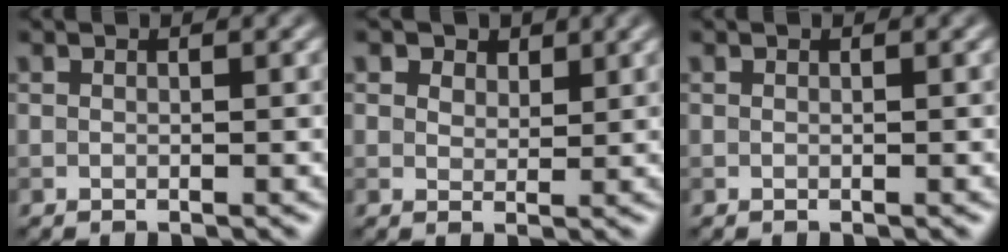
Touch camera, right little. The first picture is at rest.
{"total": 3.5, "force": [2.4, 2.1, 1.4], "torque": [-0.037, 0.000, 0.031]}
{"total": 0.0}